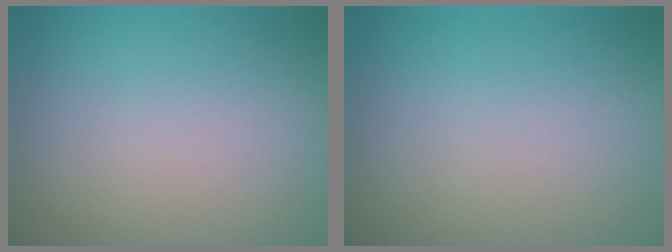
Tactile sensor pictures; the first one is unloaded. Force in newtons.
{"total": 0.0}